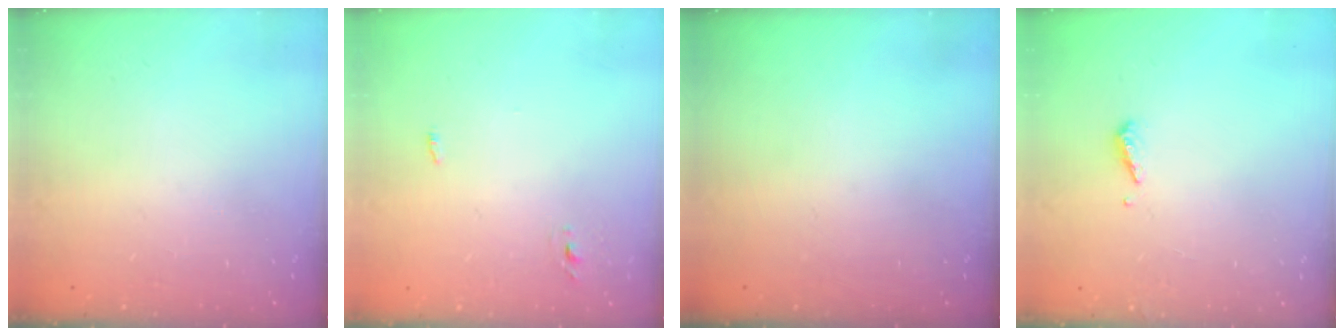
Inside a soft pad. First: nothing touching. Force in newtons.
{"total": 2.7, "press": 2.6, "slide": 0.8}
{"total": 0.0}
{"total": 4.0, "press": 3.9, "slide": 0.3}